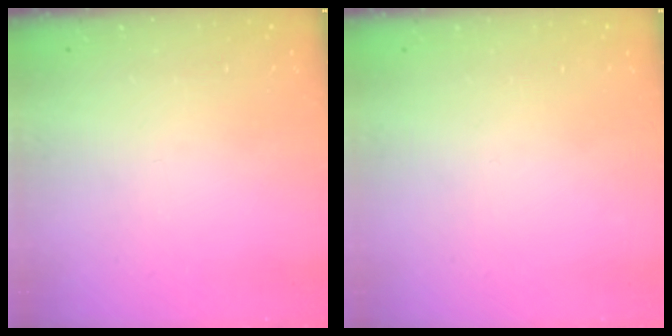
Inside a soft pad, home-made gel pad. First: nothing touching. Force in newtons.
{"total": 1.5, "press": 1.5, "slide": 0.1}